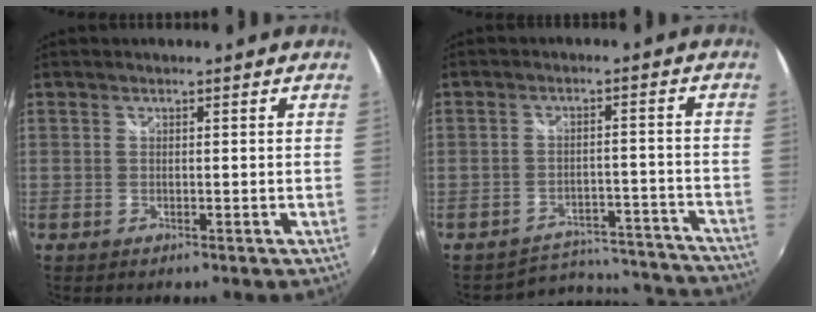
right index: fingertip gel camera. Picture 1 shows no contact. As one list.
[{"total": 17.1, "force": [-16.5, 4.0, 2.3], "torque": [-0.043, 0.033, -0.206]}]